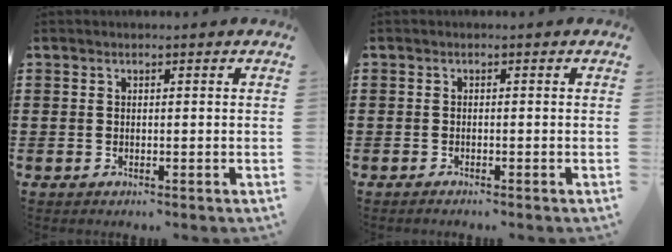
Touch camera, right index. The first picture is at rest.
{"total": 0.7, "force": [-0.6, -0.1, 0.1], "torque": [-0.004, -0.004, -0.012]}